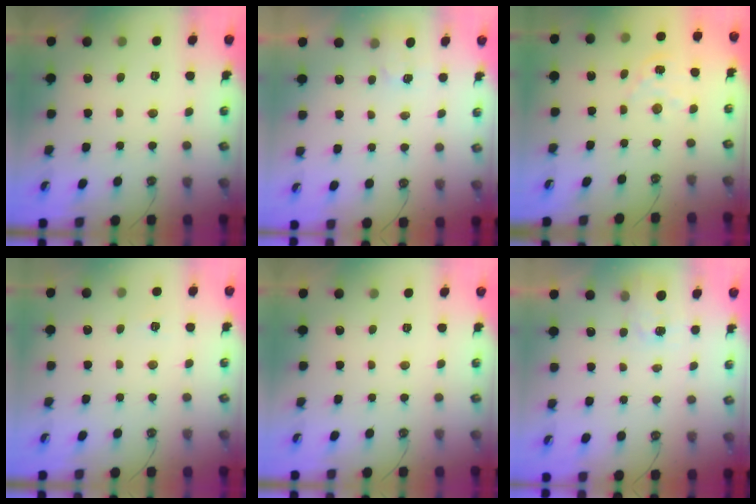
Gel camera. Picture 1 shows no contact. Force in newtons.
{"total": 2.6, "press": 2.5, "slide": 0.4}
{"total": 2.8, "press": 2.7, "slide": 0.3}
{"total": 3.9, "press": 3.8, "slide": 0.4}
{"total": 0.0}
{"total": 1.9, "press": 1.9, "slide": 0.3}